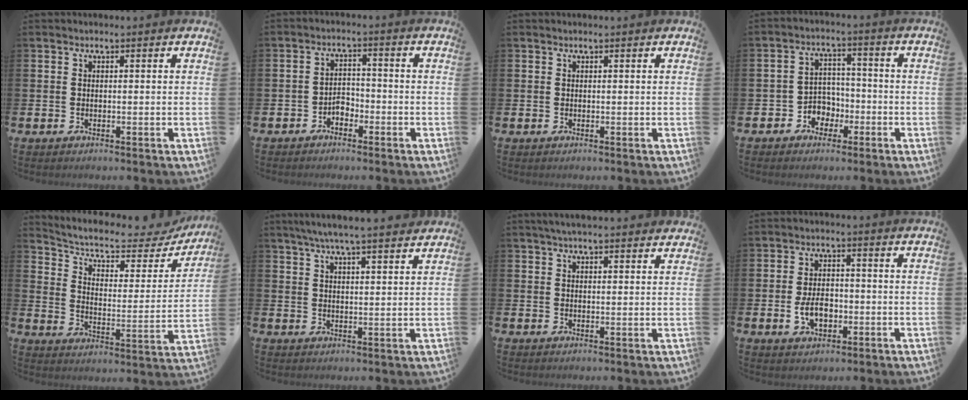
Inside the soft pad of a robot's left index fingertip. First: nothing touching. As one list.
[{"total": 2.3, "force": [-1.8, 1.3, 0.6], "torque": [-0.016, 0.007, -0.039]}, {"total": 0.0}, {"total": 4.0, "force": [-1.7, 3.5, 0.7], "torque": [-0.025, 0.003, -0.039]}, {"total": 7.0, "force": [6.0, 2.4, 2.7], "torque": [-0.082, -0.042, 0.097]}, {"total": 6.0, "force": [5.6, -0.1, 2.2], "torque": [-0.056, -0.018, 0.099]}, {"total": 3.3, "force": [3.0, 0.3, 1.1], "torque": [-0.028, -0.006, 0.056]}, {"total": 4.4, "force": [-1.2, 2.7, 3.2], "torque": [-0.042, 0.000, -0.025]}]